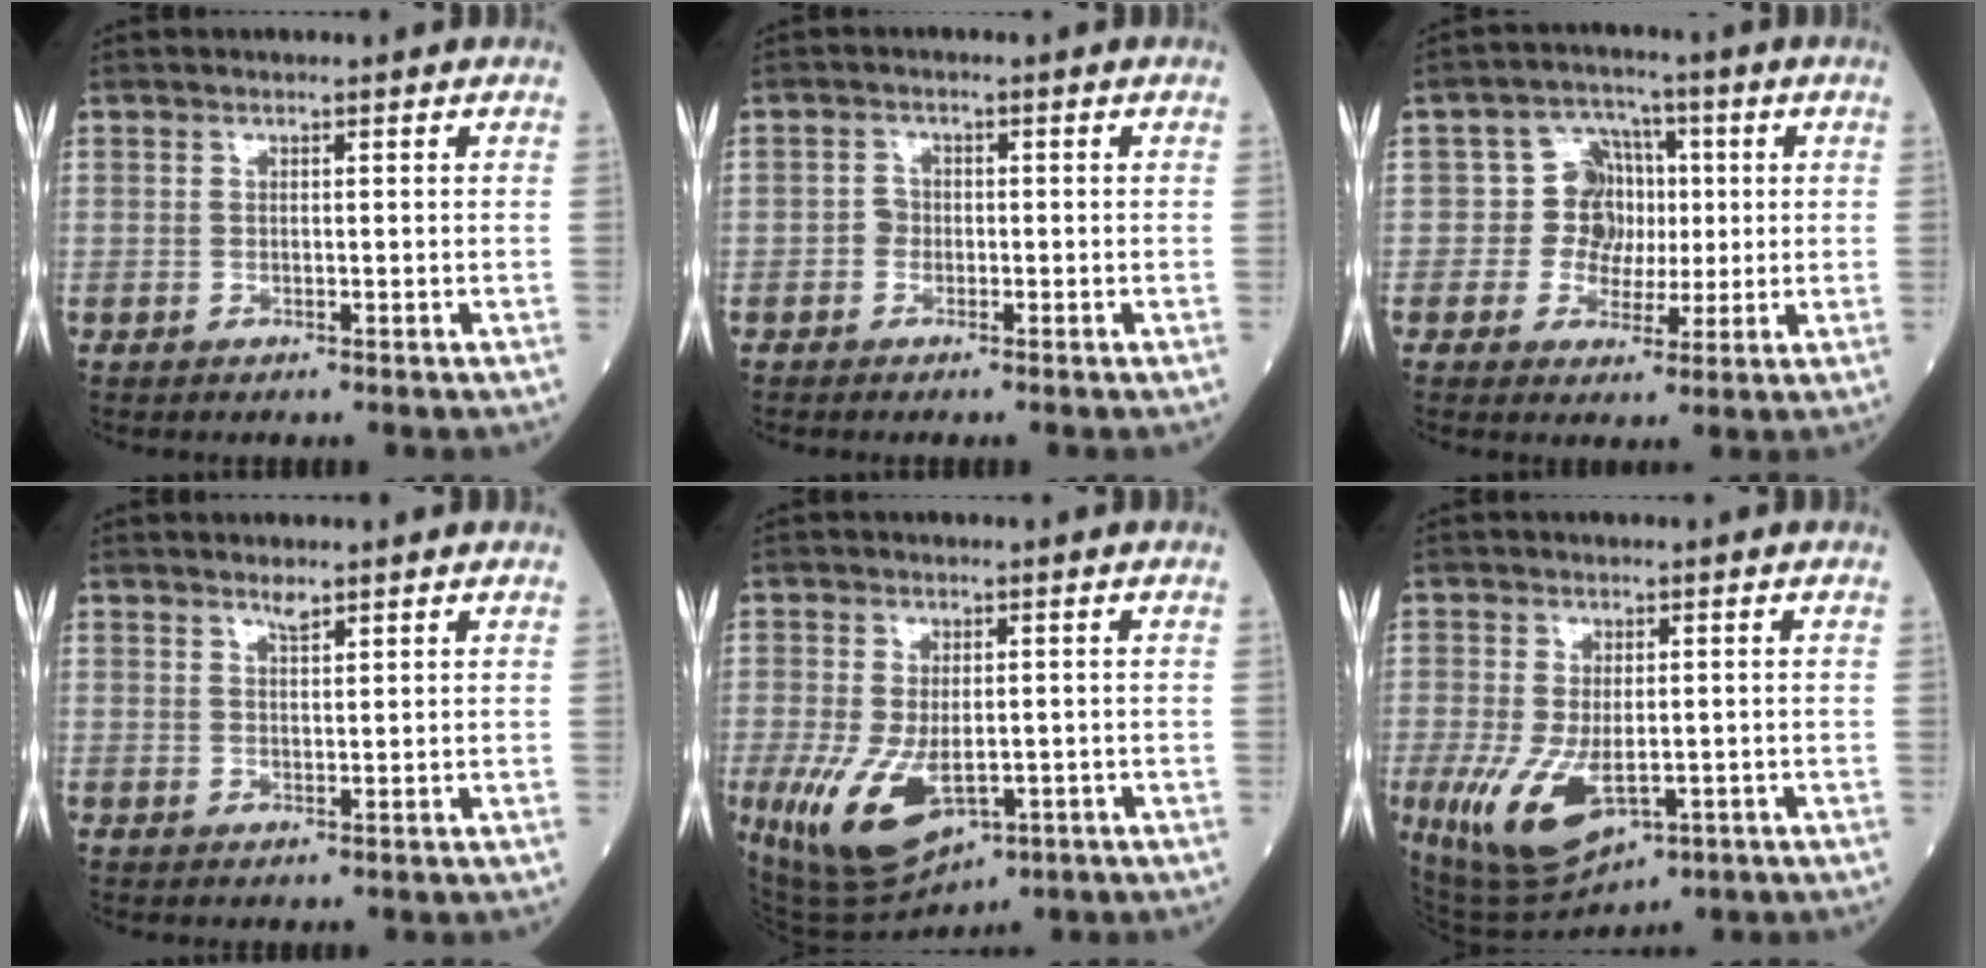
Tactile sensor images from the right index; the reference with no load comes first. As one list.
[{"total": 1.4, "force": [-0.8, 1.1, 0.3], "torque": [0.000, 0.007, -0.018]}, {"total": 6.9, "force": [0.3, 6.2, 2.9], "torque": [-0.043, 0.026, 0.004]}, {"total": 1.5, "force": [1.3, 0.2, 0.8], "torque": [-0.018, -0.001, 0.024]}, {"total": 12.2, "force": [-4.5, 6.2, 9.5], "torque": [-0.184, -0.019, -0.059]}, {"total": 11.1, "force": [-3.7, 5.3, 9.0], "torque": [-0.172, -0.021, -0.048]}]